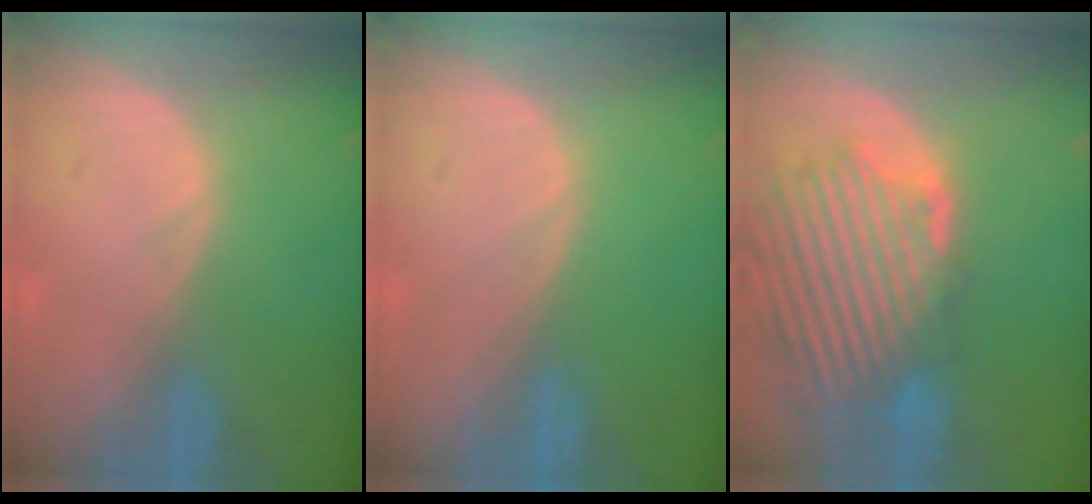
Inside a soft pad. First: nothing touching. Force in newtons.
{"total": 0.0}
{"total": 13.0, "press": 11.4, "slide": 6.1}